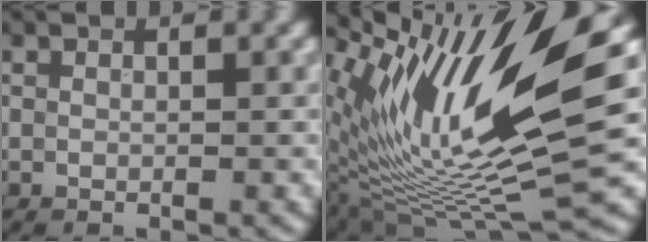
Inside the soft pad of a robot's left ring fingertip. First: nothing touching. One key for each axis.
{"total": 15.1, "fx": 4.5, "fy": 3.8, "fz": 13.9, "tx": -0.250, "ty": 0.002, "tz": 0.081}